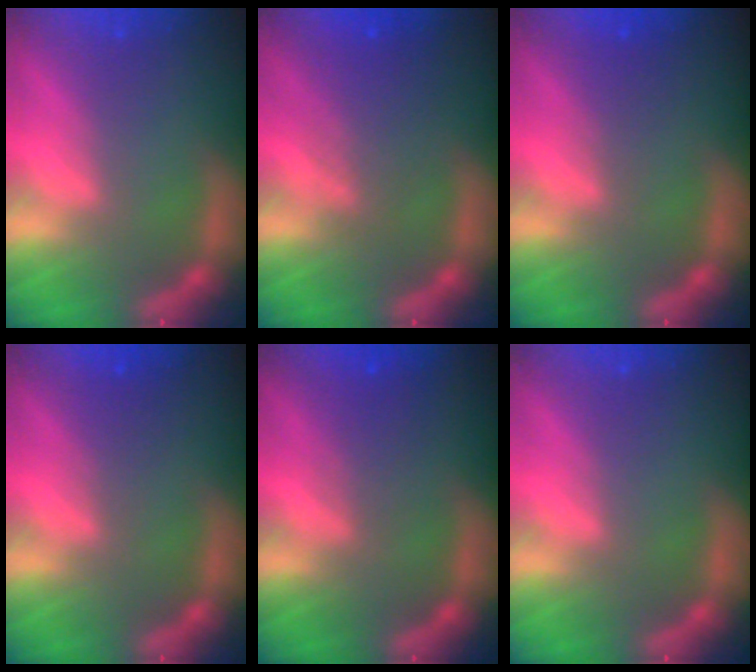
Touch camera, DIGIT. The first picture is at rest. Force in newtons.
{"total": 4.1}
{"total": 1.5}
{"total": 1.5}
{"total": 2.5}
{"total": 0.0}